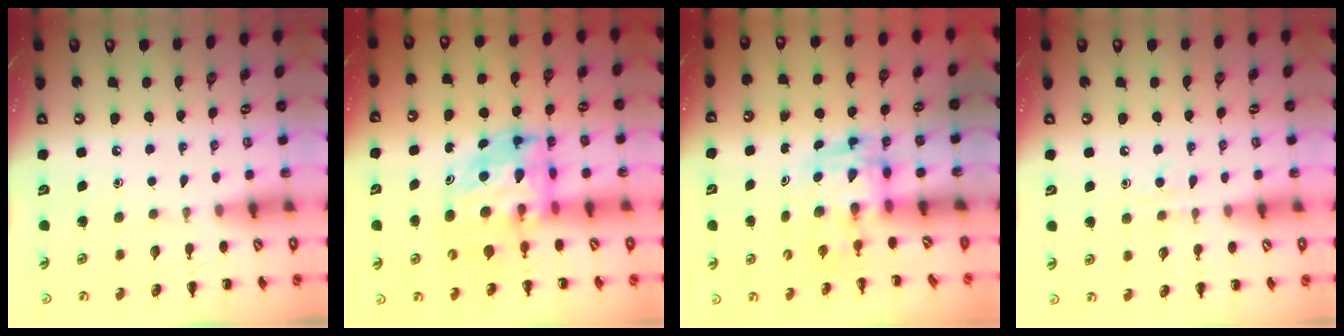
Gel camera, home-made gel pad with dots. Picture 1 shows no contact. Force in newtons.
{"total": 9.3, "press": 8.9, "slide": 2.8}
{"total": 2.8, "press": 2.7, "slide": 0.5}
{"total": 4.2, "press": 4.0, "slide": 1.3}